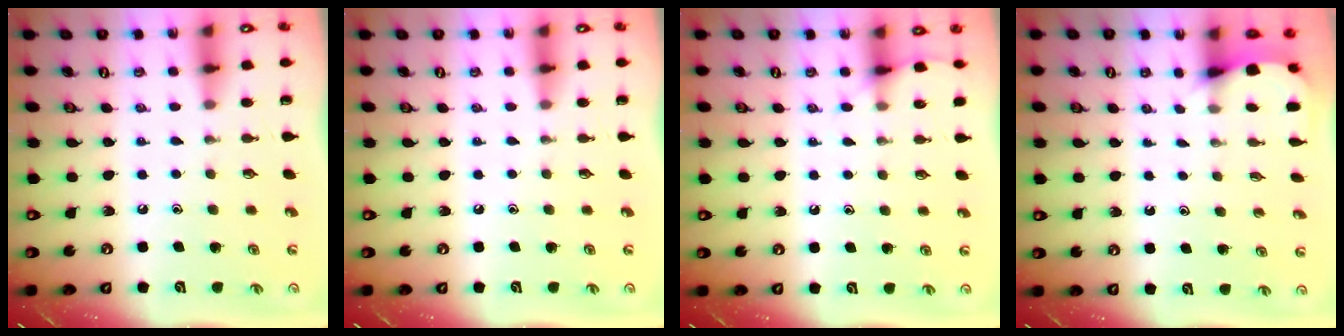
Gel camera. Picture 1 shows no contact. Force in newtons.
{"total": 0.0}
{"total": 6.6, "press": 6.6, "slide": 0.7}
{"total": 2.8, "press": 2.8, "slide": 0.3}